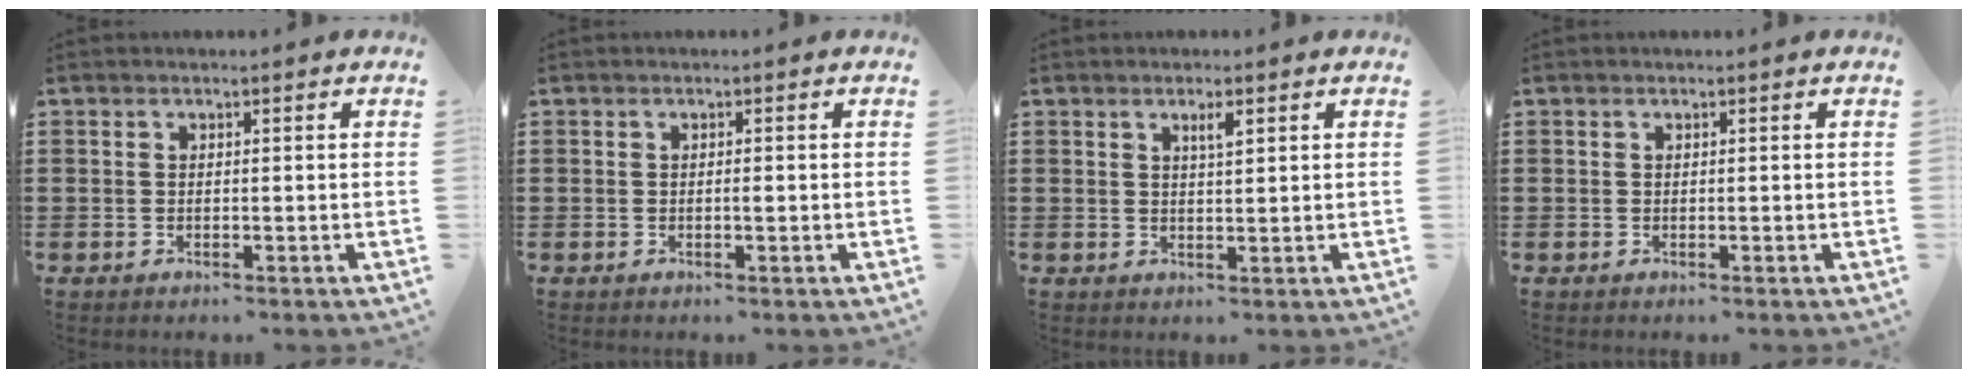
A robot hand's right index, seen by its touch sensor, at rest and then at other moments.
{"total": 0.6, "force": [-0.1, 0.0, 0.6], "torque": [-0.012, -0.005, -0.002]}
{"total": 2.0, "force": [1.0, 0.4, 1.6], "torque": [-0.025, 0.000, 0.014]}
{"total": 0.0}